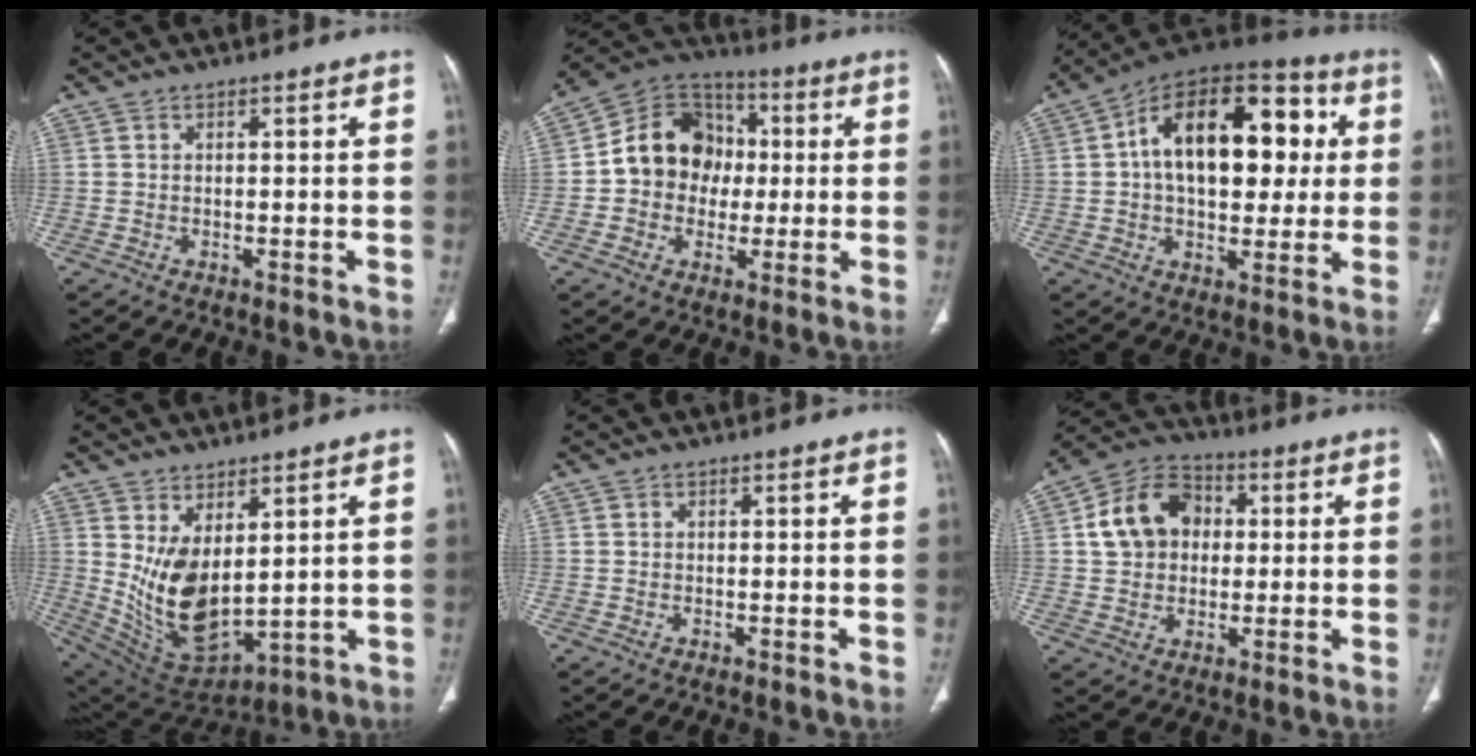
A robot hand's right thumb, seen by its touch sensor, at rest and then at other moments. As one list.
[{"total": 14.5, "force": [0.1, 12.4, 7.5], "torque": [-0.080, 0.030, -0.008]}, {"total": 23.9, "force": [3.7, 14.0, 19.1], "torque": [-0.262, 0.029, 0.048]}, {"total": 12.8, "force": [3.2, 6.7, 10.4], "torque": [-0.183, -0.035, 0.091]}, {"total": 0.0}, {"total": 12.4, "force": [1.8, 9.9, 7.2], "torque": [-0.103, 0.018, 0.023]}]